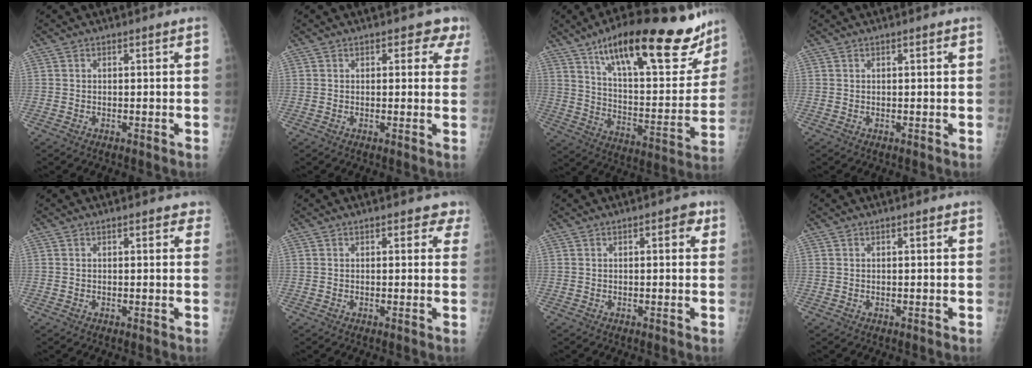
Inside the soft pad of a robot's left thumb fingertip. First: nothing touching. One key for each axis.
{"total": 4.2, "fx": 2.6, "fy": 2.4, "fz": 2.2, "tx": 0.013, "ty": -0.007, "tz": 0.022}
{"total": 29.3, "fx": 19.3, "fy": 9.0, "fz": 20.0, "tx": -0.261, "ty": -0.061, "tz": 0.296}
{"total": 0.6, "fx": 0.3, "fy": 0.1, "fz": 0.5, "tx": -0.008, "ty": 0.001, "tz": 0.004}
{"total": 2.7, "fx": 1.8, "fy": 1.3, "fz": 1.6, "tx": 0.001, "ty": -0.001, "tz": 0.016}
{"total": 3.0, "fx": 2.1, "fy": 1.6, "fz": 1.4, "tx": 0.013, "ty": -0.005, "tz": 0.017}
{"total": 3.1, "fx": 1.3, "fy": 1.4, "fz": 2.4, "tx": -0.018, "ty": 0.002, "tz": 0.009}
{"total": 0.9, "fx": 0.5, "fy": 0.2, "fz": 0.7, "tx": -0.011, "ty": 0.001, "tz": 0.006}